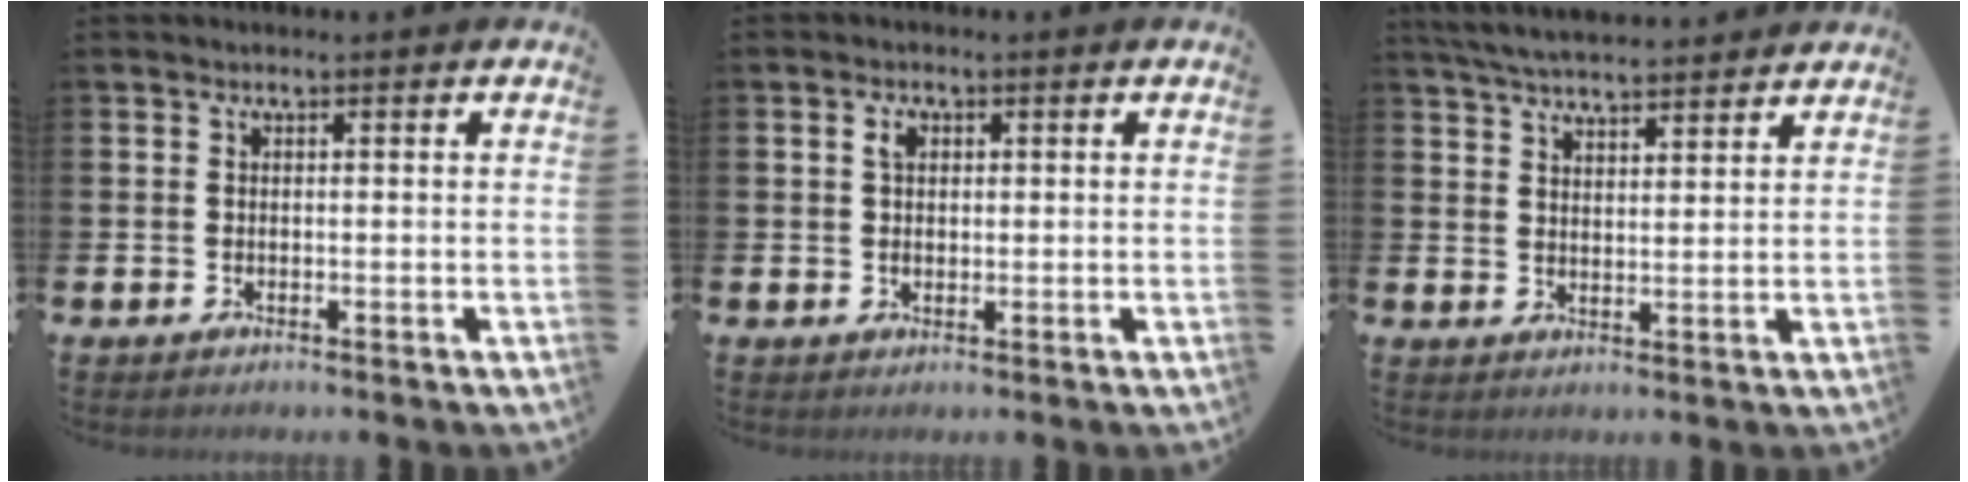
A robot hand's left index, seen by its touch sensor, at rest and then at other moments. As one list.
[{"total": 2.0, "force": [1.0, 1.3, 1.1], "torque": [-0.013, 0.002, 0.016]}, {"total": 5.2, "force": [5.1, 0.3, 0.8], "torque": [-0.038, -0.023, 0.094]}]